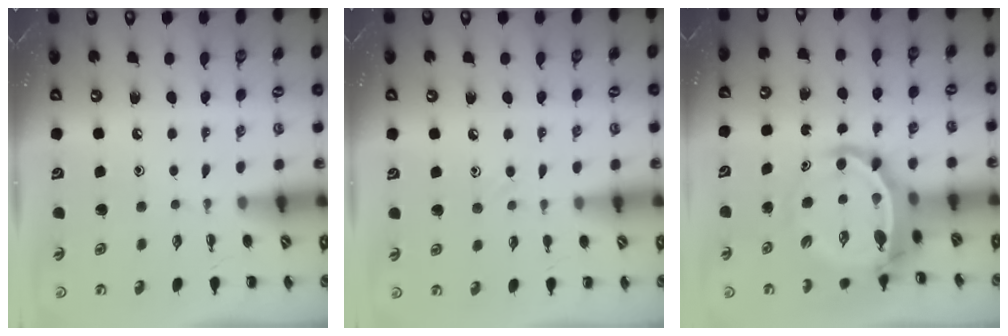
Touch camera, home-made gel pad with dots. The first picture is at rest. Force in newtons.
{"total": 6.7, "press": 6.2, "slide": 2.4}
{"total": 7.5, "press": 7.1, "slide": 2.5}